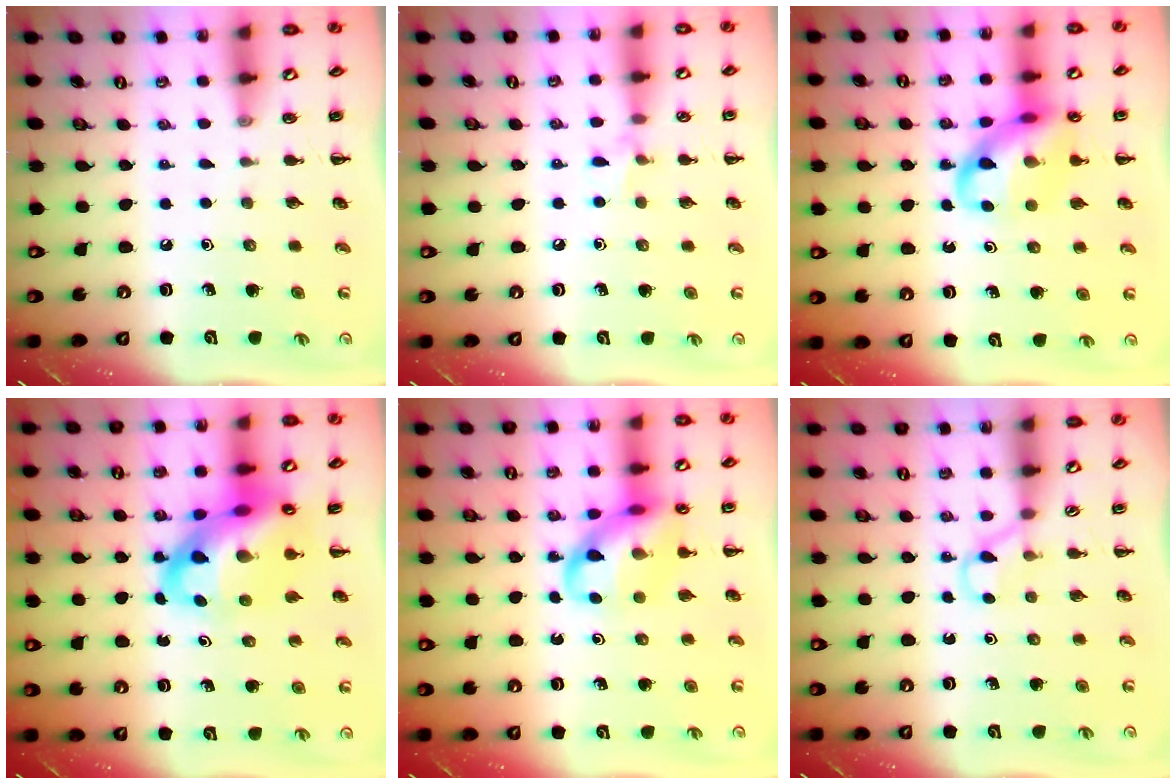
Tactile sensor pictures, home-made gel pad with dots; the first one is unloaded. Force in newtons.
{"total": 5.6, "press": 5.2, "slide": 1.8}
{"total": 13.8, "press": 13.6, "slide": 2.7}
{"total": 17.6, "press": 17.0, "slide": 4.7}
{"total": 13.8, "press": 13.6, "slide": 2.7}
{"total": 2.6, "press": 2.5, "slide": 0.9}